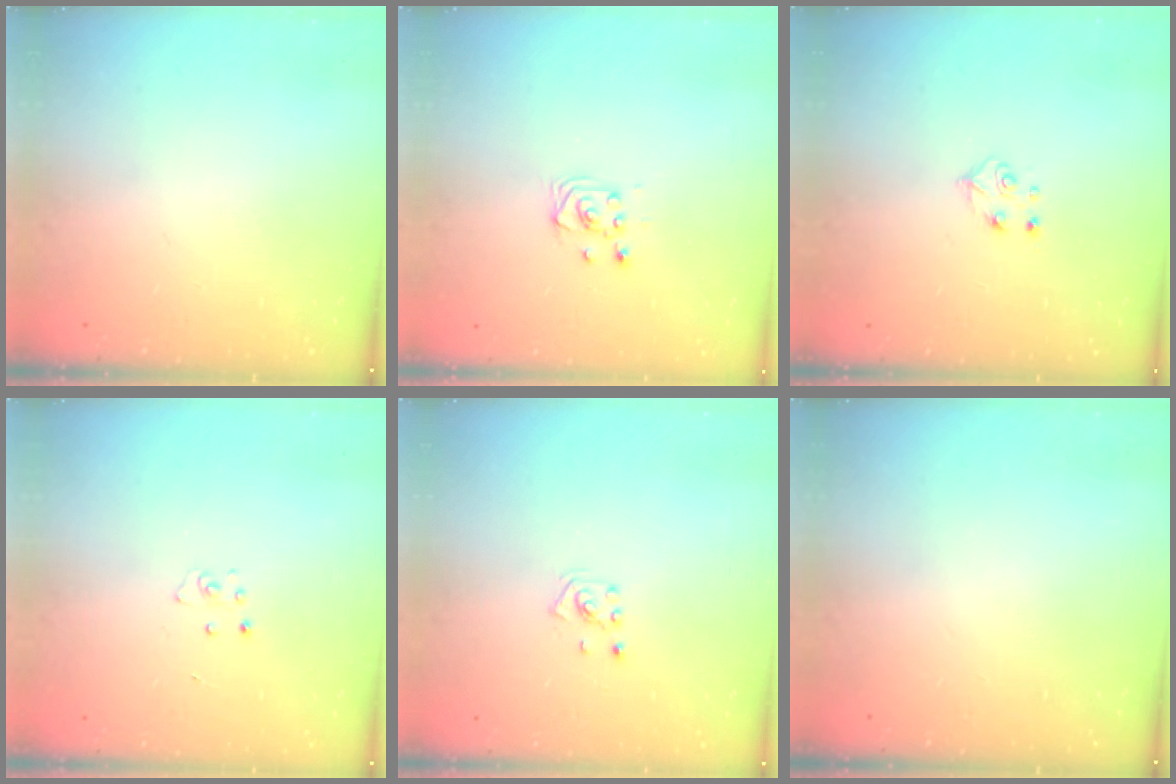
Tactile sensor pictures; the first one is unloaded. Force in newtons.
{"total": 2.9, "press": 2.9, "slide": 0.4}
{"total": 5.2, "press": 5.1, "slide": 0.7}
{"total": 2.7, "press": 2.7, "slide": 0.3}
{"total": 2.2, "press": 2.2, "slide": 0.6}
{"total": 0.0}